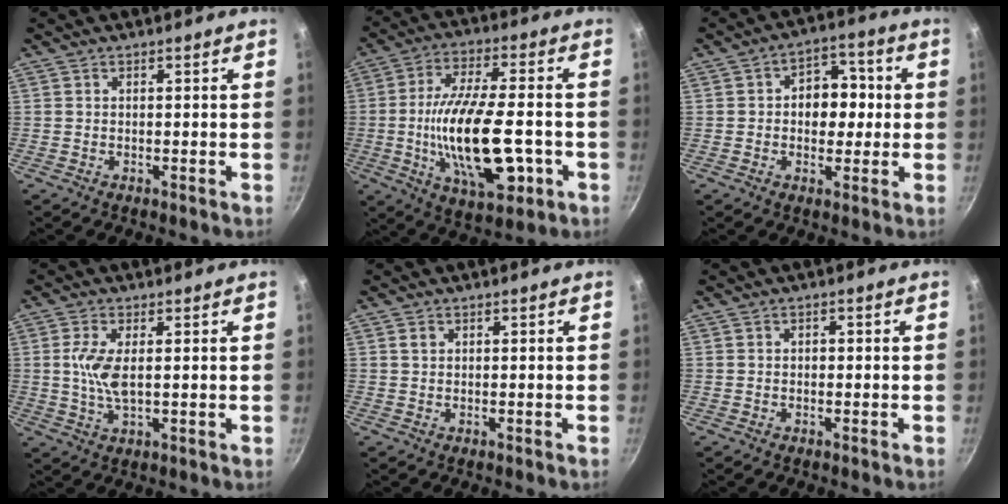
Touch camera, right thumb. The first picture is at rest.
{"total": 20.0, "force": [-4.1, 8.3, 17.7], "torque": [-0.302, 0.011, -0.066]}
{"total": 9.4, "force": [0.5, 6.9, 6.3], "torque": [-0.036, 0.017, -0.001]}
{"total": 6.2, "force": [0.9, 2.5, 5.6], "torque": [-0.119, -0.001, 0.019]}
{"total": 1.1, "force": [0.4, 0.9, 0.5], "torque": [-0.006, 0.001, 0.006]}
{"total": 1.1, "force": [0.0, 0.9, 0.7], "torque": [-0.009, 0.006, -0.001]}